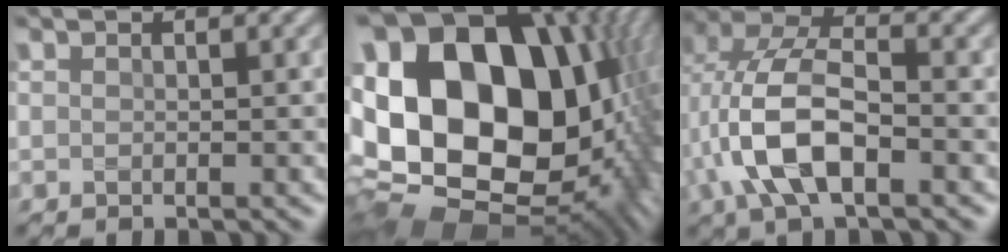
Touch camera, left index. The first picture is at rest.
{"total": 23.0, "force": [2.2, 16.6, 15.8], "torque": [-0.319, -0.012, 0.057]}
{"total": 7.9, "force": [-1.6, 3.8, 6.8], "torque": [-0.151, 0.014, -0.037]}